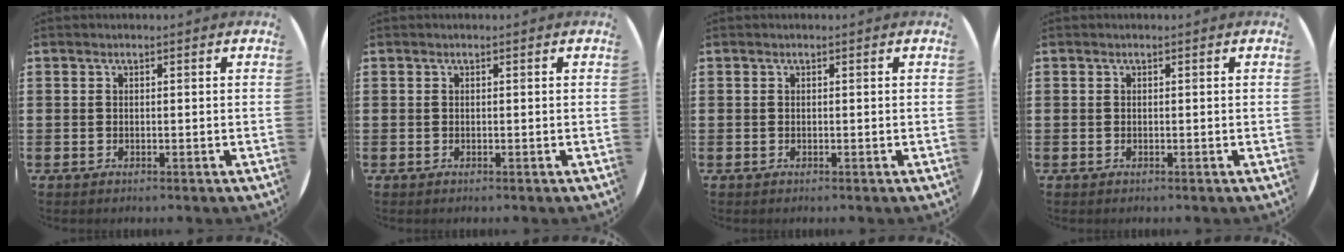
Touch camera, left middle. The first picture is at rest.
{"total": 0.0}
{"total": 0.0}
{"total": 0.0}